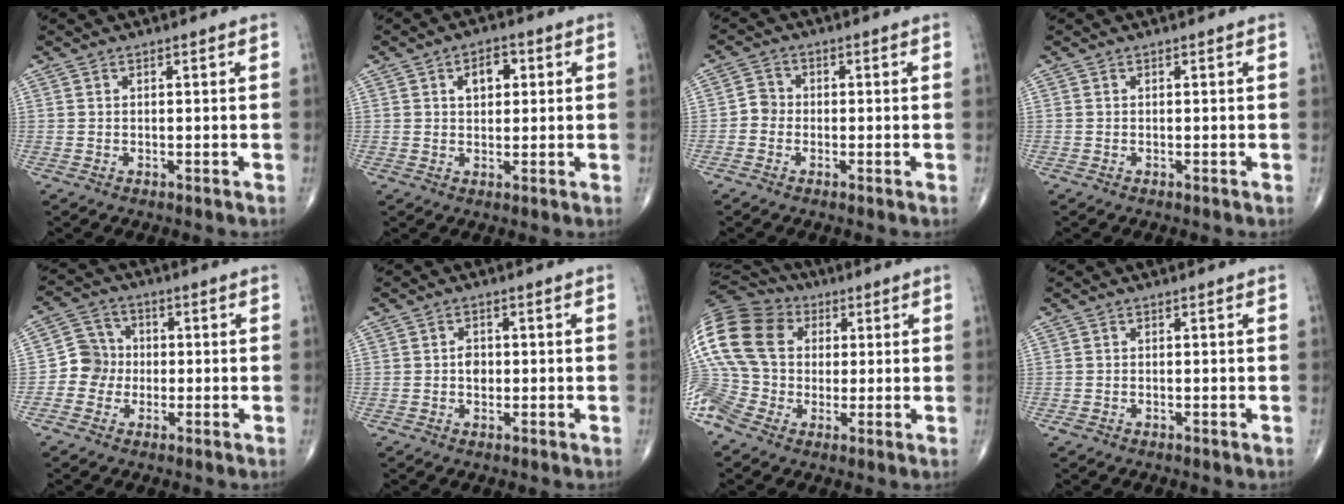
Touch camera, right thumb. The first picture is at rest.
{"total": 5.1, "force": [1.6, 3.3, 3.6], "torque": [-0.036, 0.005, 0.022]}
{"total": 2.7, "force": [-0.8, 2.4, 1.0], "torque": [-0.001, 0.009, -0.025]}
{"total": 0.0}
{"total": 6.1, "force": [-1.1, 5.8, 1.6], "torque": [0.006, 0.017, -0.032]}
{"total": 2.3, "force": [-0.1, 1.8, 1.5], "torque": [-0.012, 0.004, -0.004]}
{"total": 23.0, "force": [3.4, 18.5, 13.2], "torque": [-0.333, 0.063, 0.064]}
{"total": 0.7, "force": [-0.3, 0.4, 0.4], "torque": [-0.012, 0.001, -0.006]}